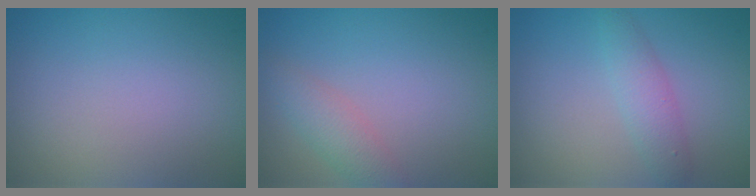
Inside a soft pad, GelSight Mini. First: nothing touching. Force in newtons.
{"total": 2.3, "press": 2.3, "slide": 0.0}
{"total": 2.4, "press": 2.4, "slide": 0.1}